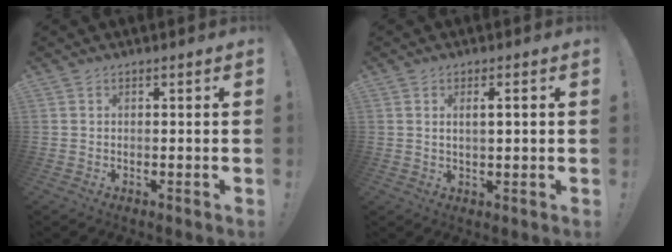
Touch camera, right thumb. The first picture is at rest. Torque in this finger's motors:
{"motor_torque": [-0.11, -0.01, -0.26, 0.26, -0.05]}